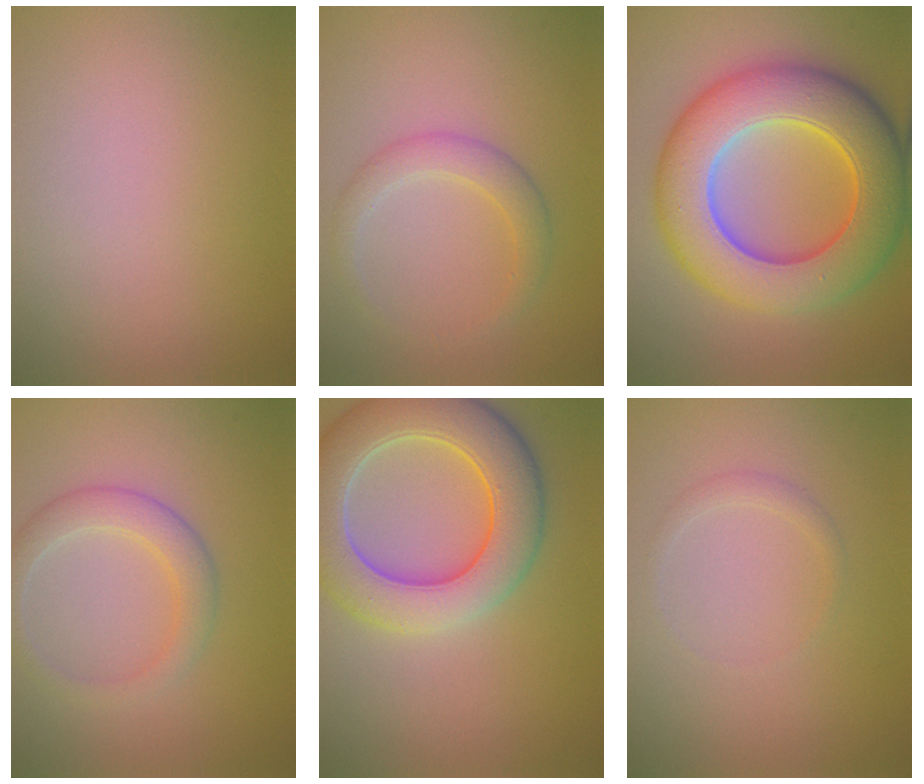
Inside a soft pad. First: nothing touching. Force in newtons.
{"total": 2.5, "press": 2.5, "slide": 0.1}
{"total": 12.0, "press": 12.0, "slide": 0.5}
{"total": 3.0, "press": 3.0, "slide": 0.0}
{"total": 8.9, "press": 8.9, "slide": 0.3}
{"total": 0.9, "press": 0.9, "slide": 0.2}